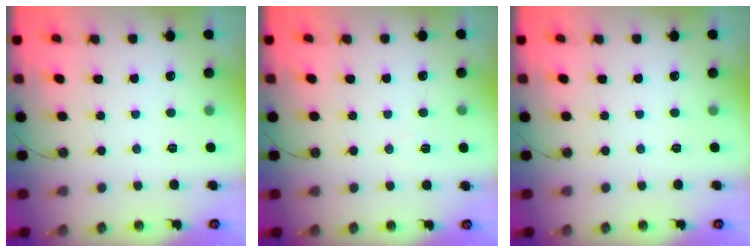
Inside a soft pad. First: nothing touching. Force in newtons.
{"total": 5.0, "press": 3.4, "slide": 3.7}
{"total": 0.0}